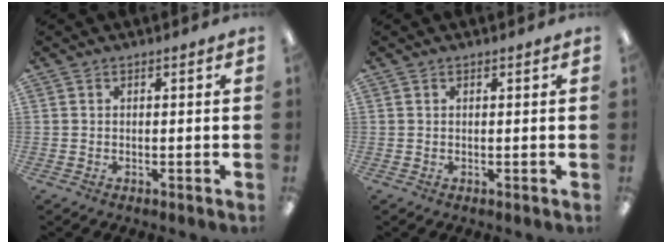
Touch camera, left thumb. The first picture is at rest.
{"total": 0.5, "force": [0.4, 0.2, 0.2], "torque": [-0.005, 0.002, 0.008]}